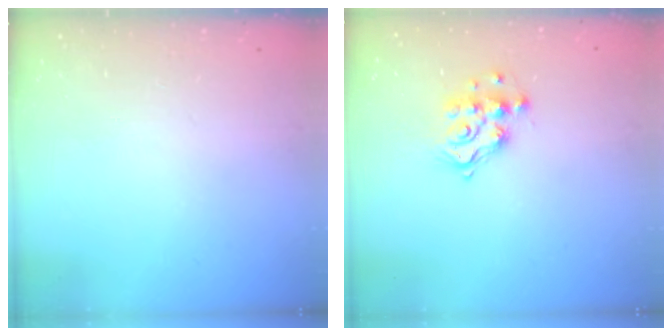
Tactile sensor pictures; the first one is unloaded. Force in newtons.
{"total": 11.1, "press": 11.0, "slide": 0.9}